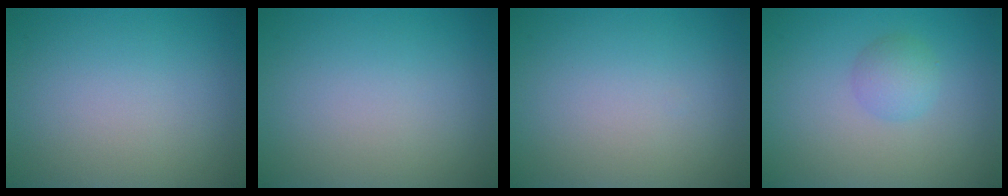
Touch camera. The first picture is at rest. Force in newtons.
{"total": 0.0}
{"total": 0.0}
{"total": 2.0, "press": 2.0, "slide": 0.1}